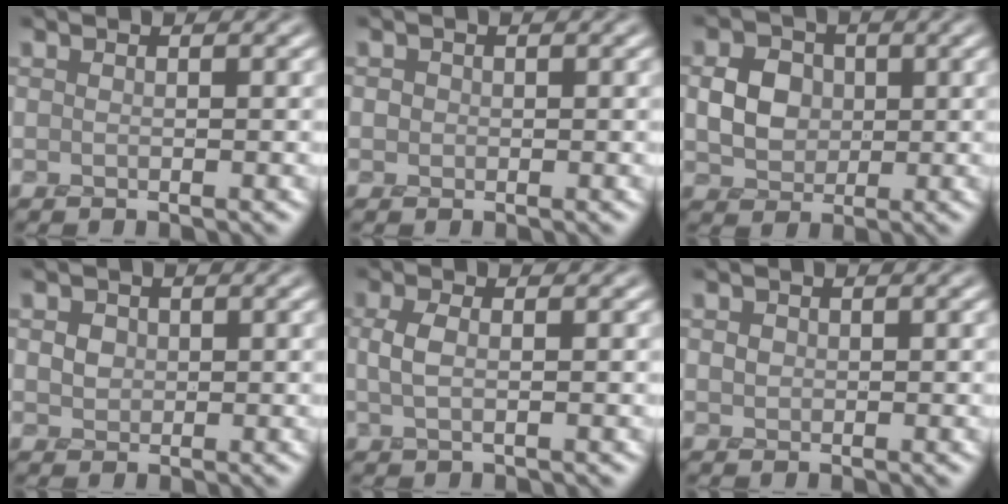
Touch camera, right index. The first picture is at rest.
{"total": 0.8, "force": [-0.2, 0.8, 0.0], "torque": [0.001, -0.003, -0.005]}
{"total": 3.4, "force": [0.0, 2.8, 1.9], "torque": [-0.037, -0.002, -0.001]}
{"total": 2.1, "force": [0.5, 1.8, 1.1], "torque": [-0.019, 0.007, 0.006]}
{"total": 1.1, "force": [0.0, 0.4, 1.0], "torque": [-0.030, 0.000, 0.000]}
{"total": 0.8, "force": [0.0, 0.8, 0.2], "torque": [-0.004, -0.004, 0.001]}